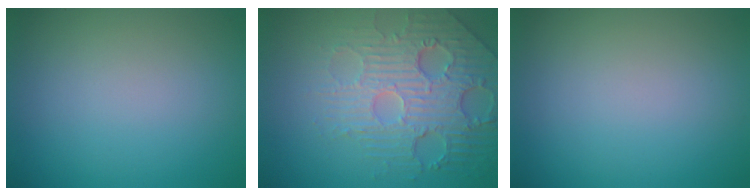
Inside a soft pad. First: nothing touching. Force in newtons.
{"total": 6.1, "press": 4.9, "slide": 3.7}
{"total": 0.0}